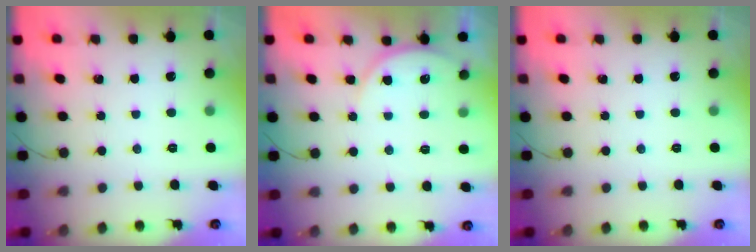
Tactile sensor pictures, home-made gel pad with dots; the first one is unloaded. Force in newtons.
{"total": 5.8, "press": 5.8, "slide": 0.7}
{"total": 0.0}